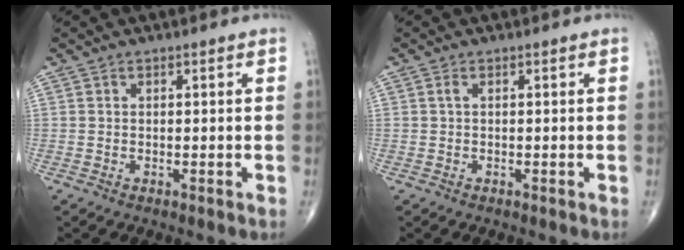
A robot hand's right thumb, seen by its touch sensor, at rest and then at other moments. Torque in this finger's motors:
{"motor_torque": [0.02, -0.04, 0.18, 0.14, -0.02]}